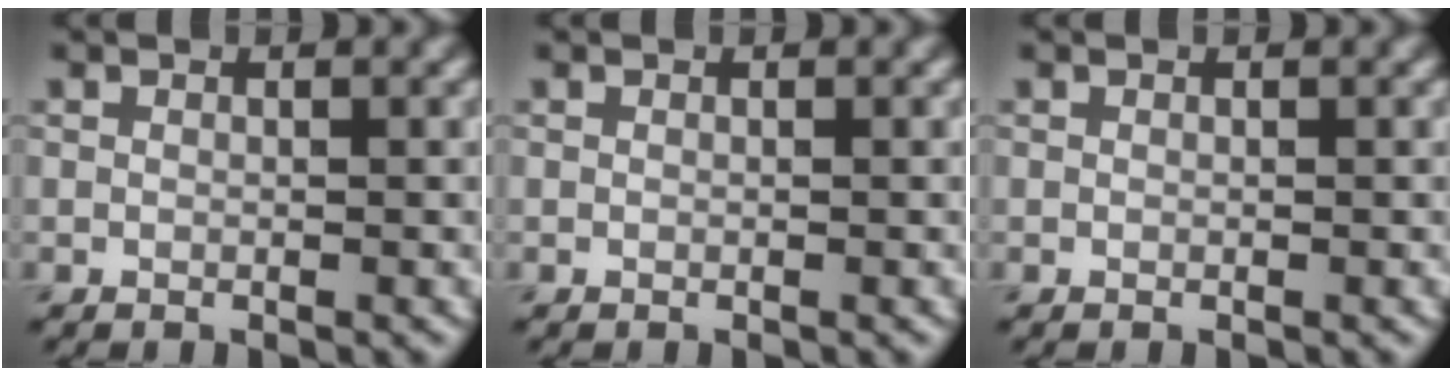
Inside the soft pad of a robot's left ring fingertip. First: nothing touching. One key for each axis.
{"total": 0.0}
{"total": 0.0}